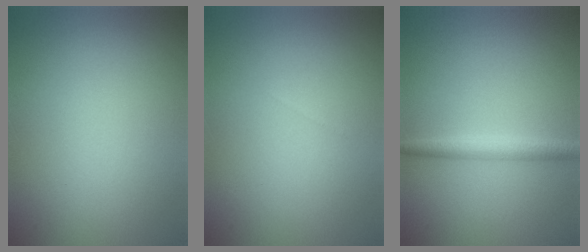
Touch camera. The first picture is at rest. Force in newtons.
{"total": 0.0}
{"total": 2.2, "press": 2.2, "slide": 0.0}